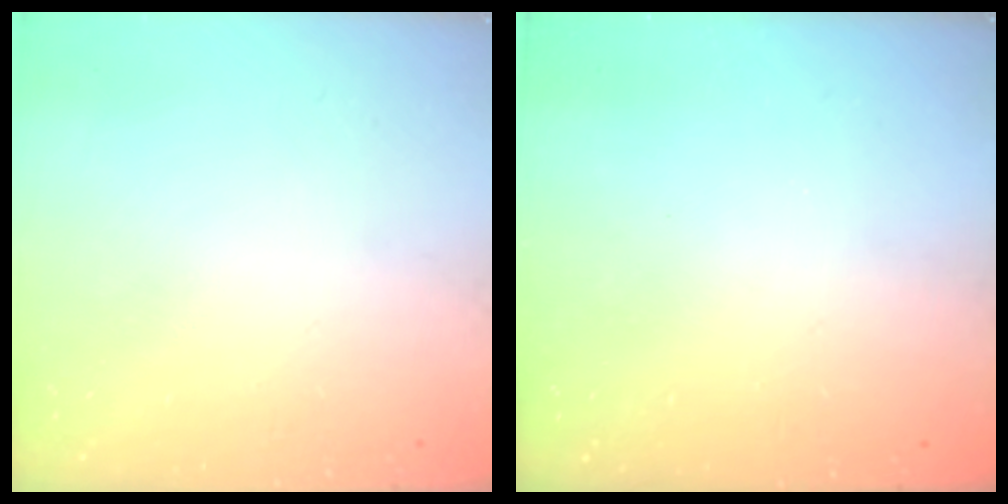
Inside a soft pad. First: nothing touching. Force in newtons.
{"total": 3.1, "press": 3.1, "slide": 0.1}